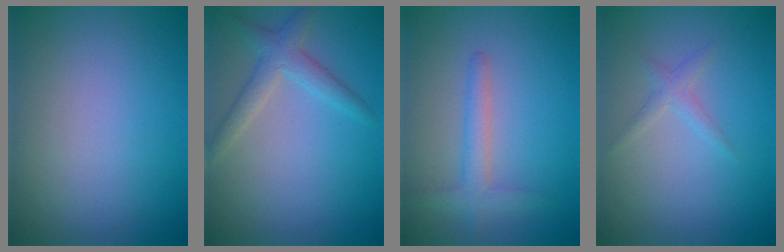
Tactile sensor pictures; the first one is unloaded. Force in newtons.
{"total": 2.8, "press": 2.7, "slide": 0.2}
{"total": 2.3, "press": 2.3, "slide": 0.2}
{"total": 1.2, "press": 1.2, "slide": 0.1}